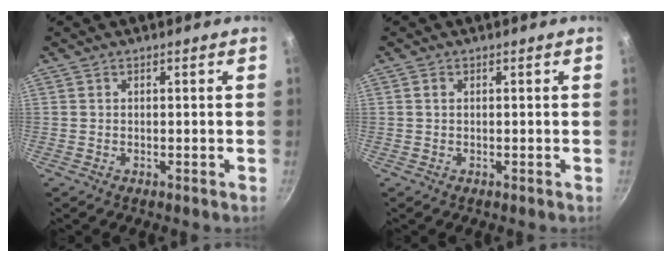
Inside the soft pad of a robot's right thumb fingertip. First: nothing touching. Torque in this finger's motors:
{"motor_torque": [-0.22, 0.42, 0.44, -0.22, 0.03]}